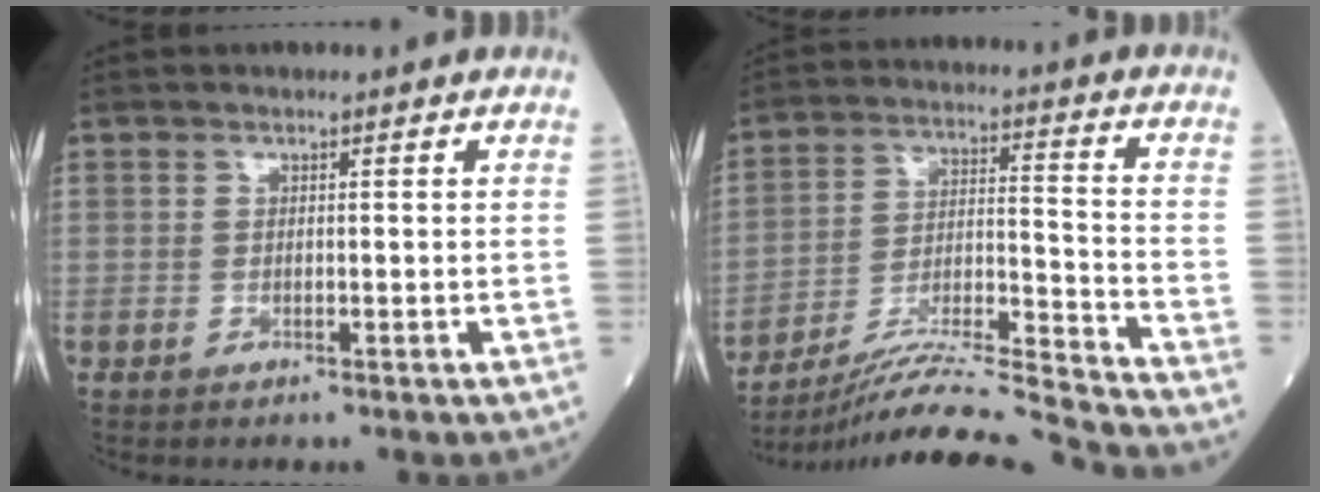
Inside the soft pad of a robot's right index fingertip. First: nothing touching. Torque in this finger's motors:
{"motor_torque": [-0.74, -0.80, 0.29, 0.05]}